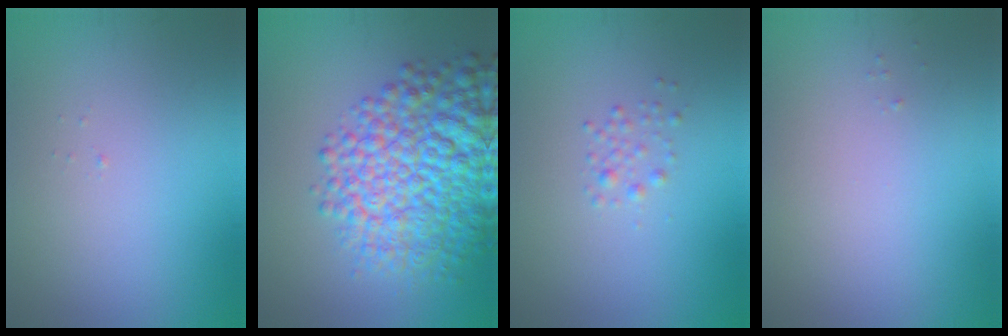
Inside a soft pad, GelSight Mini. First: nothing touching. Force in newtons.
{"total": 9.9, "press": 9.8, "slide": 0.3}
{"total": 1.1, "press": 1.1, "slide": 0.1}
{"total": 0.0}